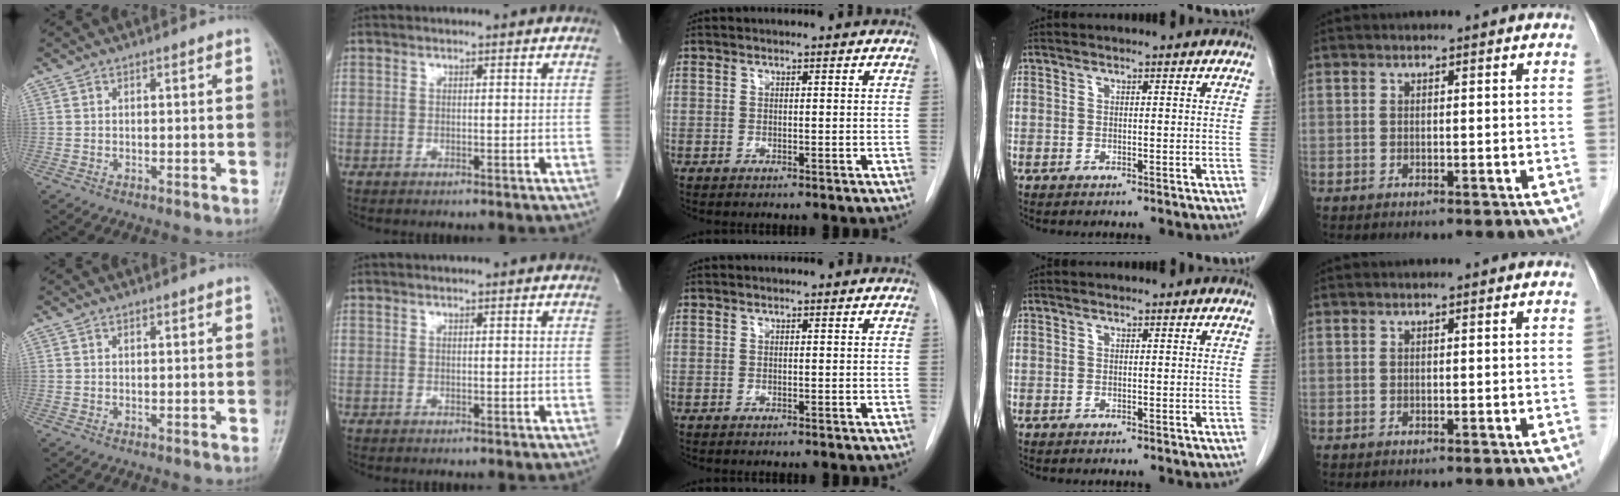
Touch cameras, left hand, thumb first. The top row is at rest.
{"thumb": {"total": 0.7, "force": [0.4, 0.4, 0.4], "torque": [-0.004, -0.001, 0.005]}, "index": {"total": 0.9, "force": [0.8, 0.0, 0.4], "torque": [-0.004, 0.007, 0.013]}}